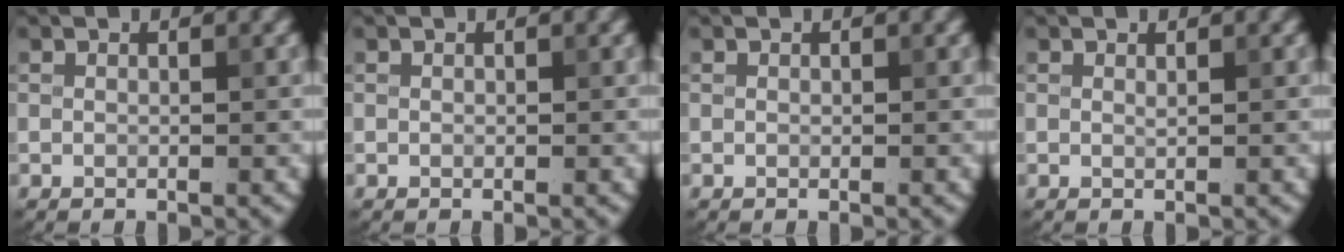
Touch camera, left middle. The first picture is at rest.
{"total": 0.0}
{"total": 0.0}
{"total": 0.0}